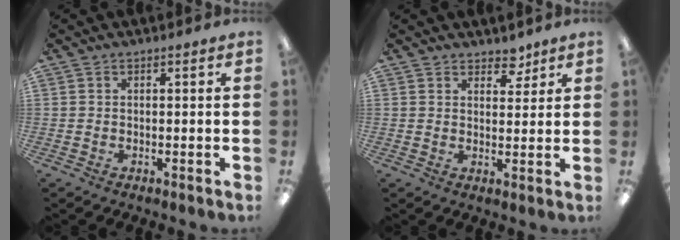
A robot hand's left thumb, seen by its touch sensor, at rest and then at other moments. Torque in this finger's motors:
{"motor_torque": [-0.09, -0.06, -0.04, -0.18, 0.01]}